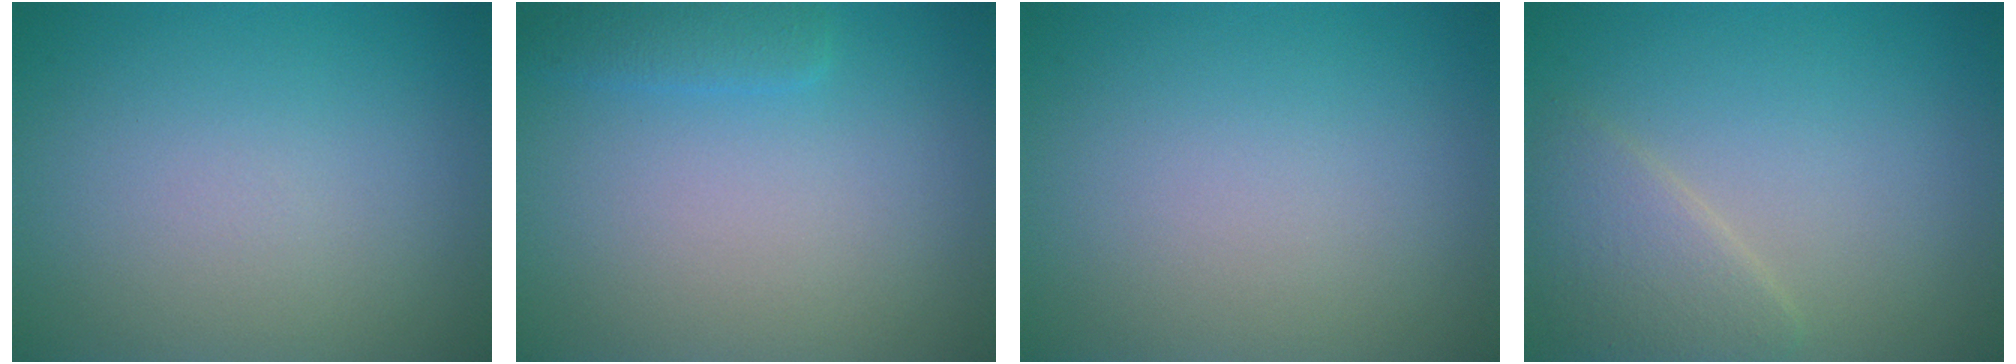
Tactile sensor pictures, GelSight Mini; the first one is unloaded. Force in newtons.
{"total": 1.4, "press": 1.4, "slide": 0.1}
{"total": 0.0}
{"total": 2.8, "press": 2.8, "slide": 0.3}